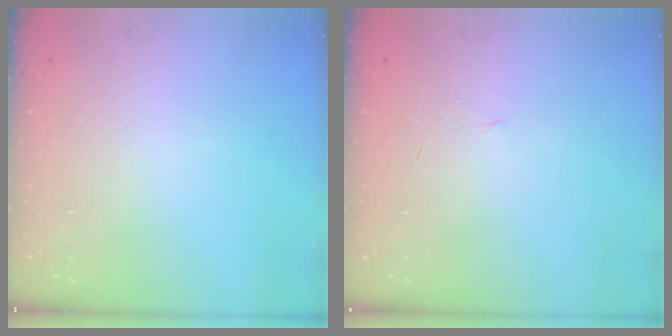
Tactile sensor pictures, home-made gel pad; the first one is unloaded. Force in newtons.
{"total": 3.6, "press": 3.5, "slide": 0.9}